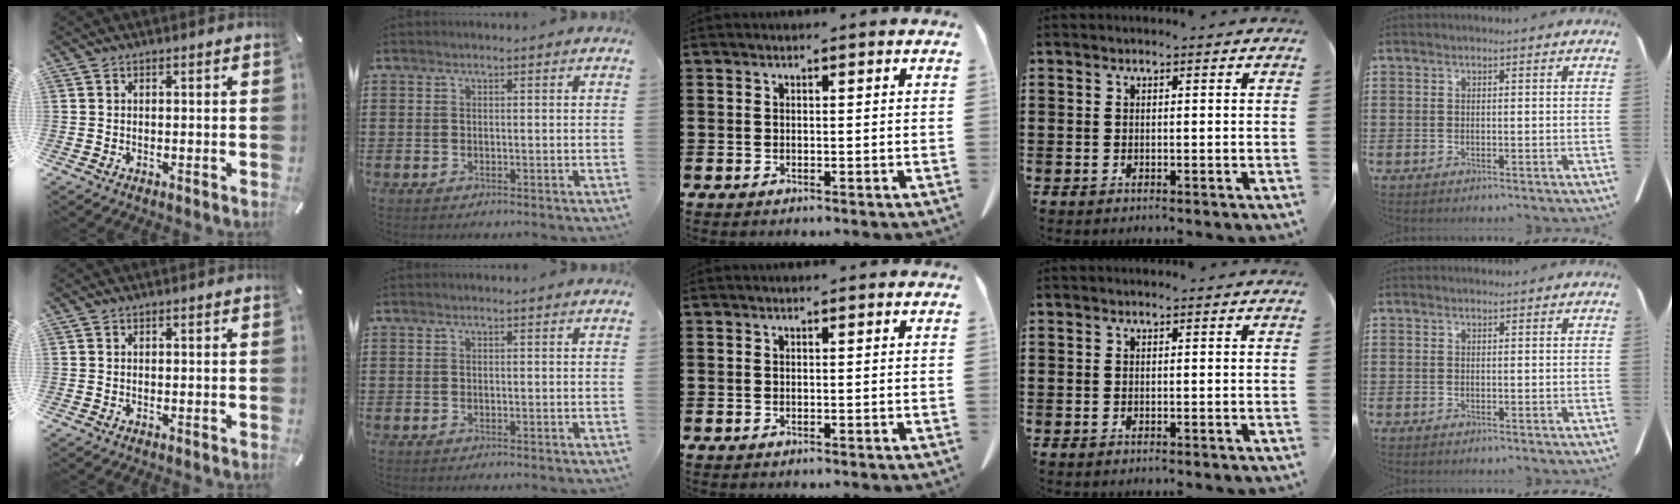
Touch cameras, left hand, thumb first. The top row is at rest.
{}